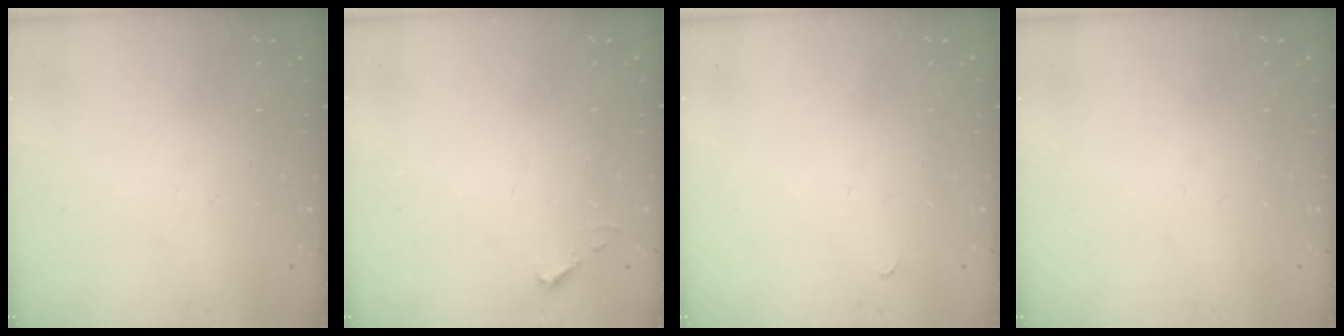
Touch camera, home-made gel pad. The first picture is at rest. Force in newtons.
{"total": 3.7, "press": 3.6, "slide": 0.5}
{"total": 2.8, "press": 2.8, "slide": 0.4}
{"total": 0.0}